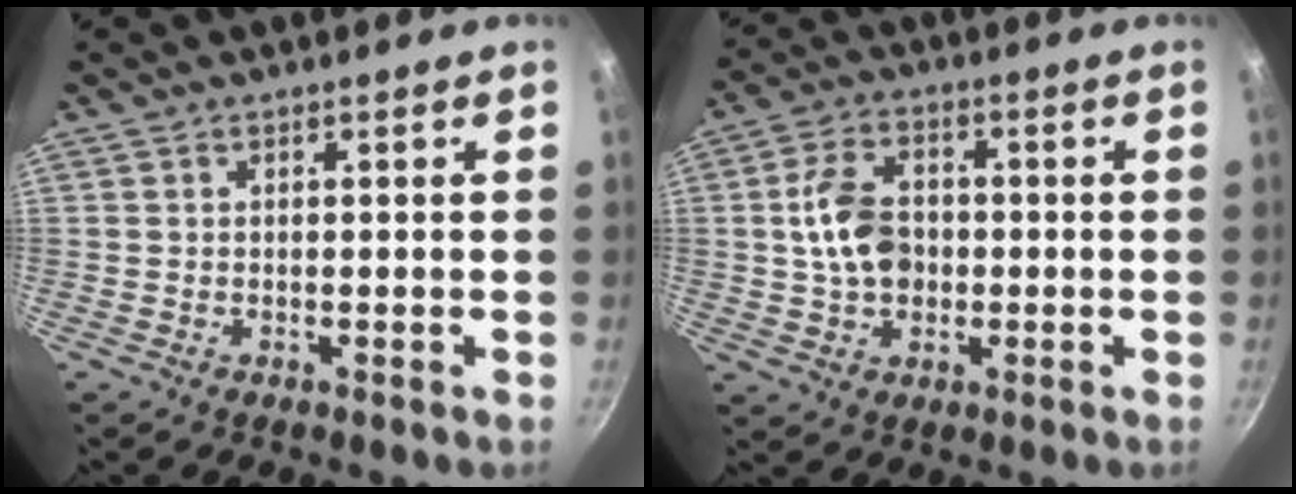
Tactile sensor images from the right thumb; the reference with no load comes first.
{"total": 9.7, "force": [-0.2, 6.9, 6.7], "torque": [-0.110, 0.016, -0.007]}